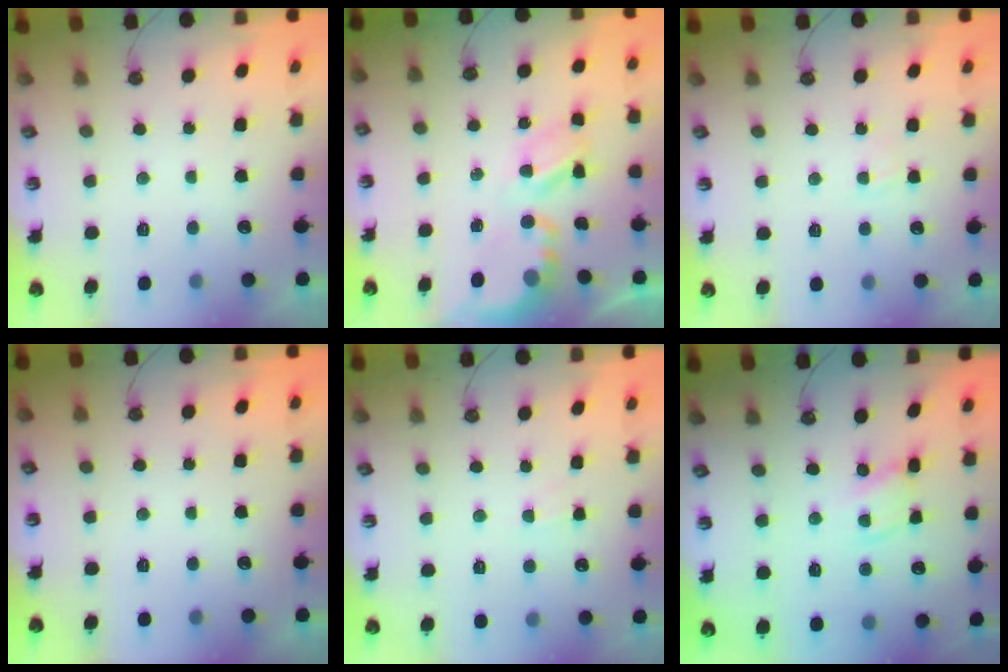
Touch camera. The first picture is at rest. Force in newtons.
{"total": 4.8, "press": 4.7, "slide": 0.4}
{"total": 2.9, "press": 2.9, "slide": 0.4}
{"total": 0.0}
{"total": 3.3, "press": 3.3, "slide": 0.5}
{"total": 2.1, "press": 2.1, "slide": 0.3}